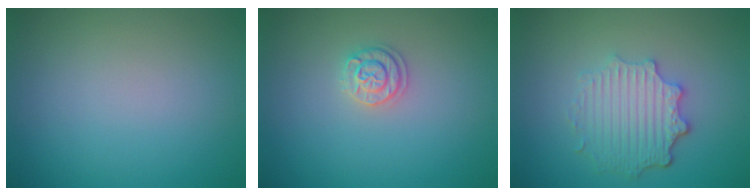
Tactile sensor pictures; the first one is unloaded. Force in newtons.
{"total": 1.8, "press": 1.7, "slide": 0.3}
{"total": 4.5, "press": 3.5, "slide": 2.8}